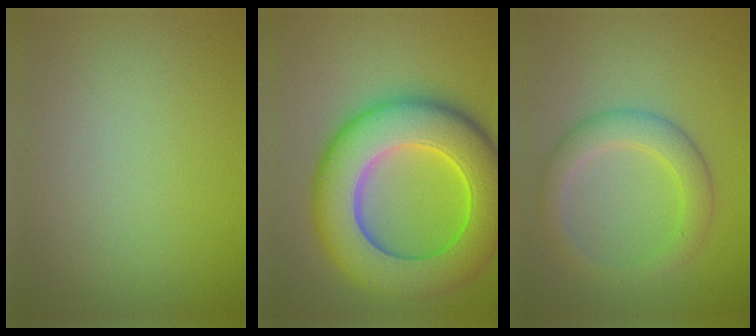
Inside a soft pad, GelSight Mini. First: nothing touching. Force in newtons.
{"total": 12.7, "press": 12.7, "slide": 0.2}
{"total": 3.7, "press": 3.7, "slide": 0.2}